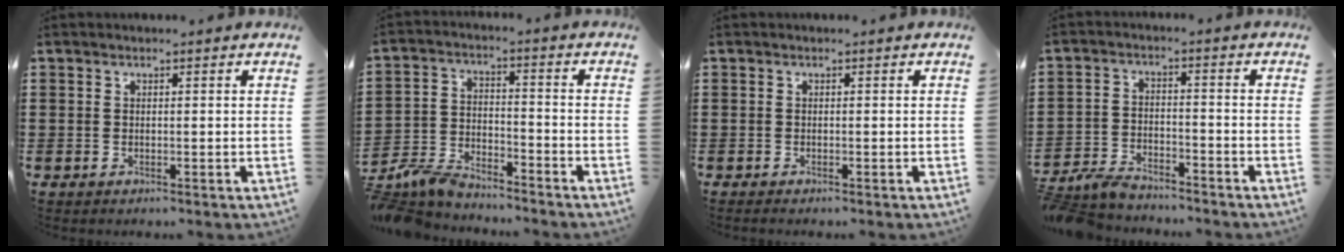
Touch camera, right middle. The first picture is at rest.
{"total": 6.5, "force": [-6.2, 1.2, 1.4], "torque": [-0.046, 0.003, -0.127]}
{"total": 0.0}
{"total": 4.7, "force": [-4.5, 0.9, 1.0], "torque": [-0.033, 0.002, -0.096]}